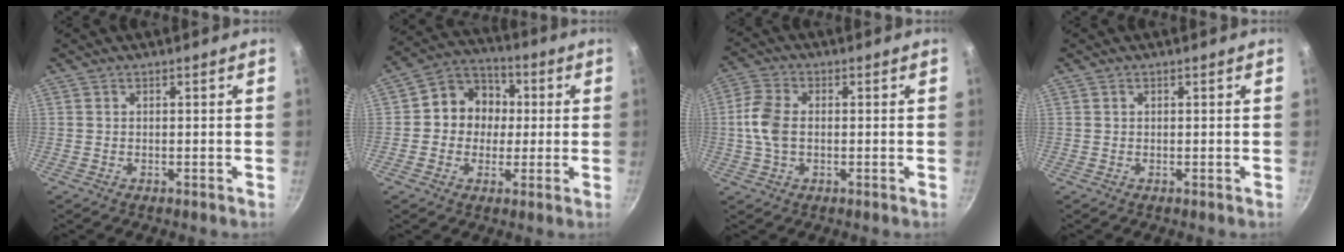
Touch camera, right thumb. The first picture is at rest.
{"total": 10.2, "force": [0.5, 9.2, 4.5], "torque": [-0.027, 0.020, -0.011]}
{"total": 7.0, "force": [-0.1, 4.5, 5.3], "torque": [-0.109, 0.015, -0.010]}
{"total": 0.0}